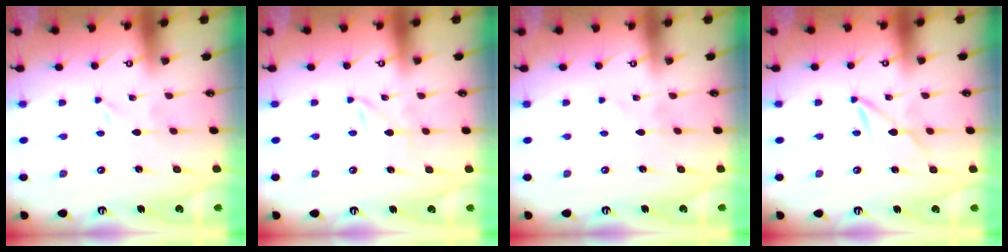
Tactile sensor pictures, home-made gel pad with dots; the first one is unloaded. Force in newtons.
{"total": 1.3, "press": 1.3, "slide": 0.1}
{"total": 2.2, "press": 2.2, "slide": 0.2}
{"total": 2.1, "press": 2.1, "slide": 0.2}